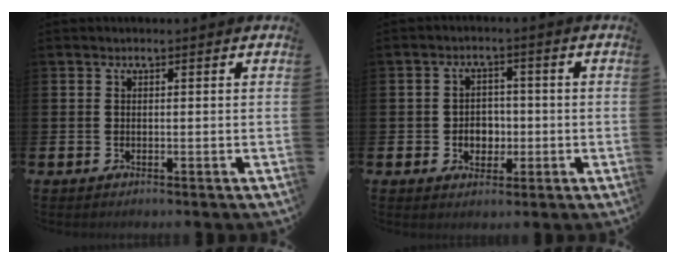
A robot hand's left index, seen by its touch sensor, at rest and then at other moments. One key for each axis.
{"total": 3.2, "fx": -0.6, "fy": 2.8, "fz": 1.5, "tx": -0.026, "ty": 0.001, "tz": -0.019}